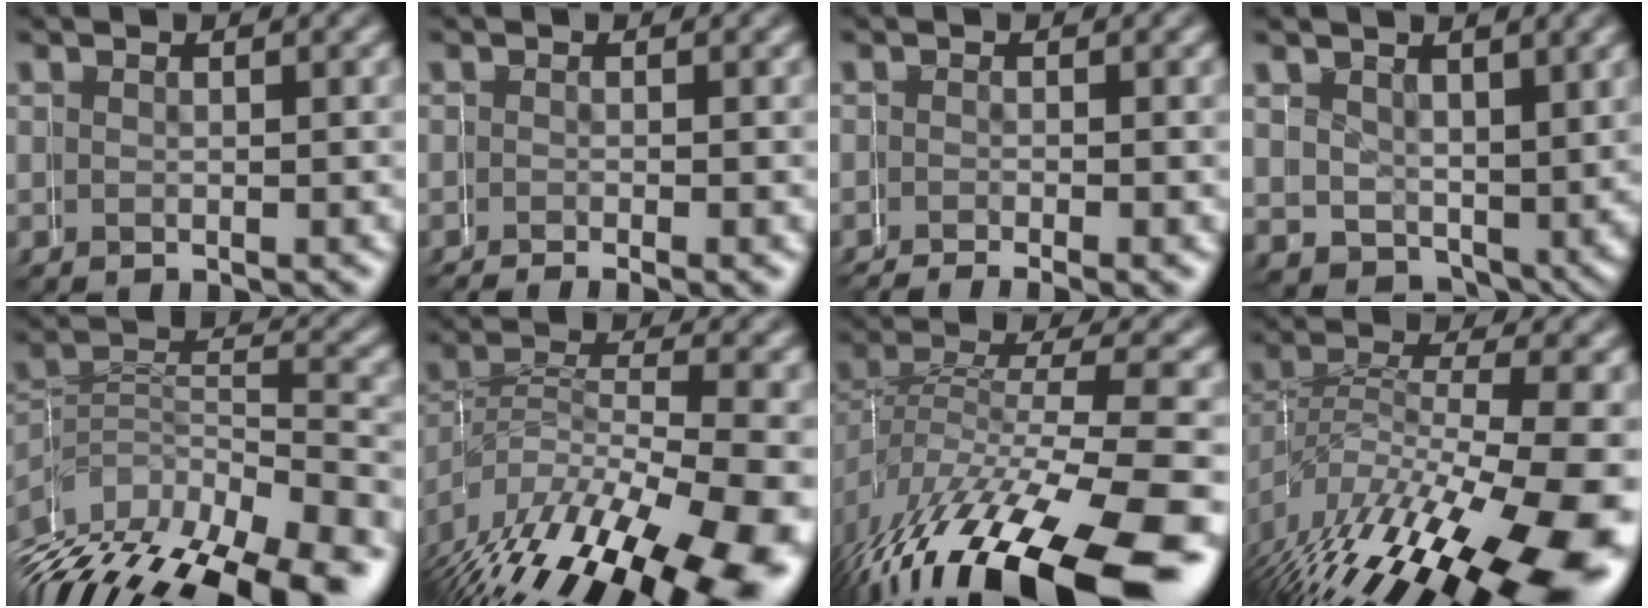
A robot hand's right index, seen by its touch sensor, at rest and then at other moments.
{"total": 2.1, "force": [-1.9, 0.1, 0.8], "torque": [-0.005, -0.004, -0.027]}
{"total": 4.0, "force": [-3.7, 0.8, 1.3], "torque": [-0.014, -0.011, -0.050]}
{"total": 2.6, "force": [1.3, 2.2, 0.3], "torque": [0.005, -0.024, 0.035]}
{"total": 10.6, "force": [-7.1, 5.8, 5.3], "torque": [-0.088, -0.019, -0.099]}
{"total": 10.6, "force": [-5.0, 5.7, 7.4], "torque": [-0.139, -0.049, -0.043]}
{"total": 9.2, "force": [-4.8, 3.9, 6.8], "torque": [-0.133, -0.026, -0.054]}
{"total": 10.9, "force": [-3.9, 5.2, 8.7], "torque": [-0.133, -0.032, -0.034]}